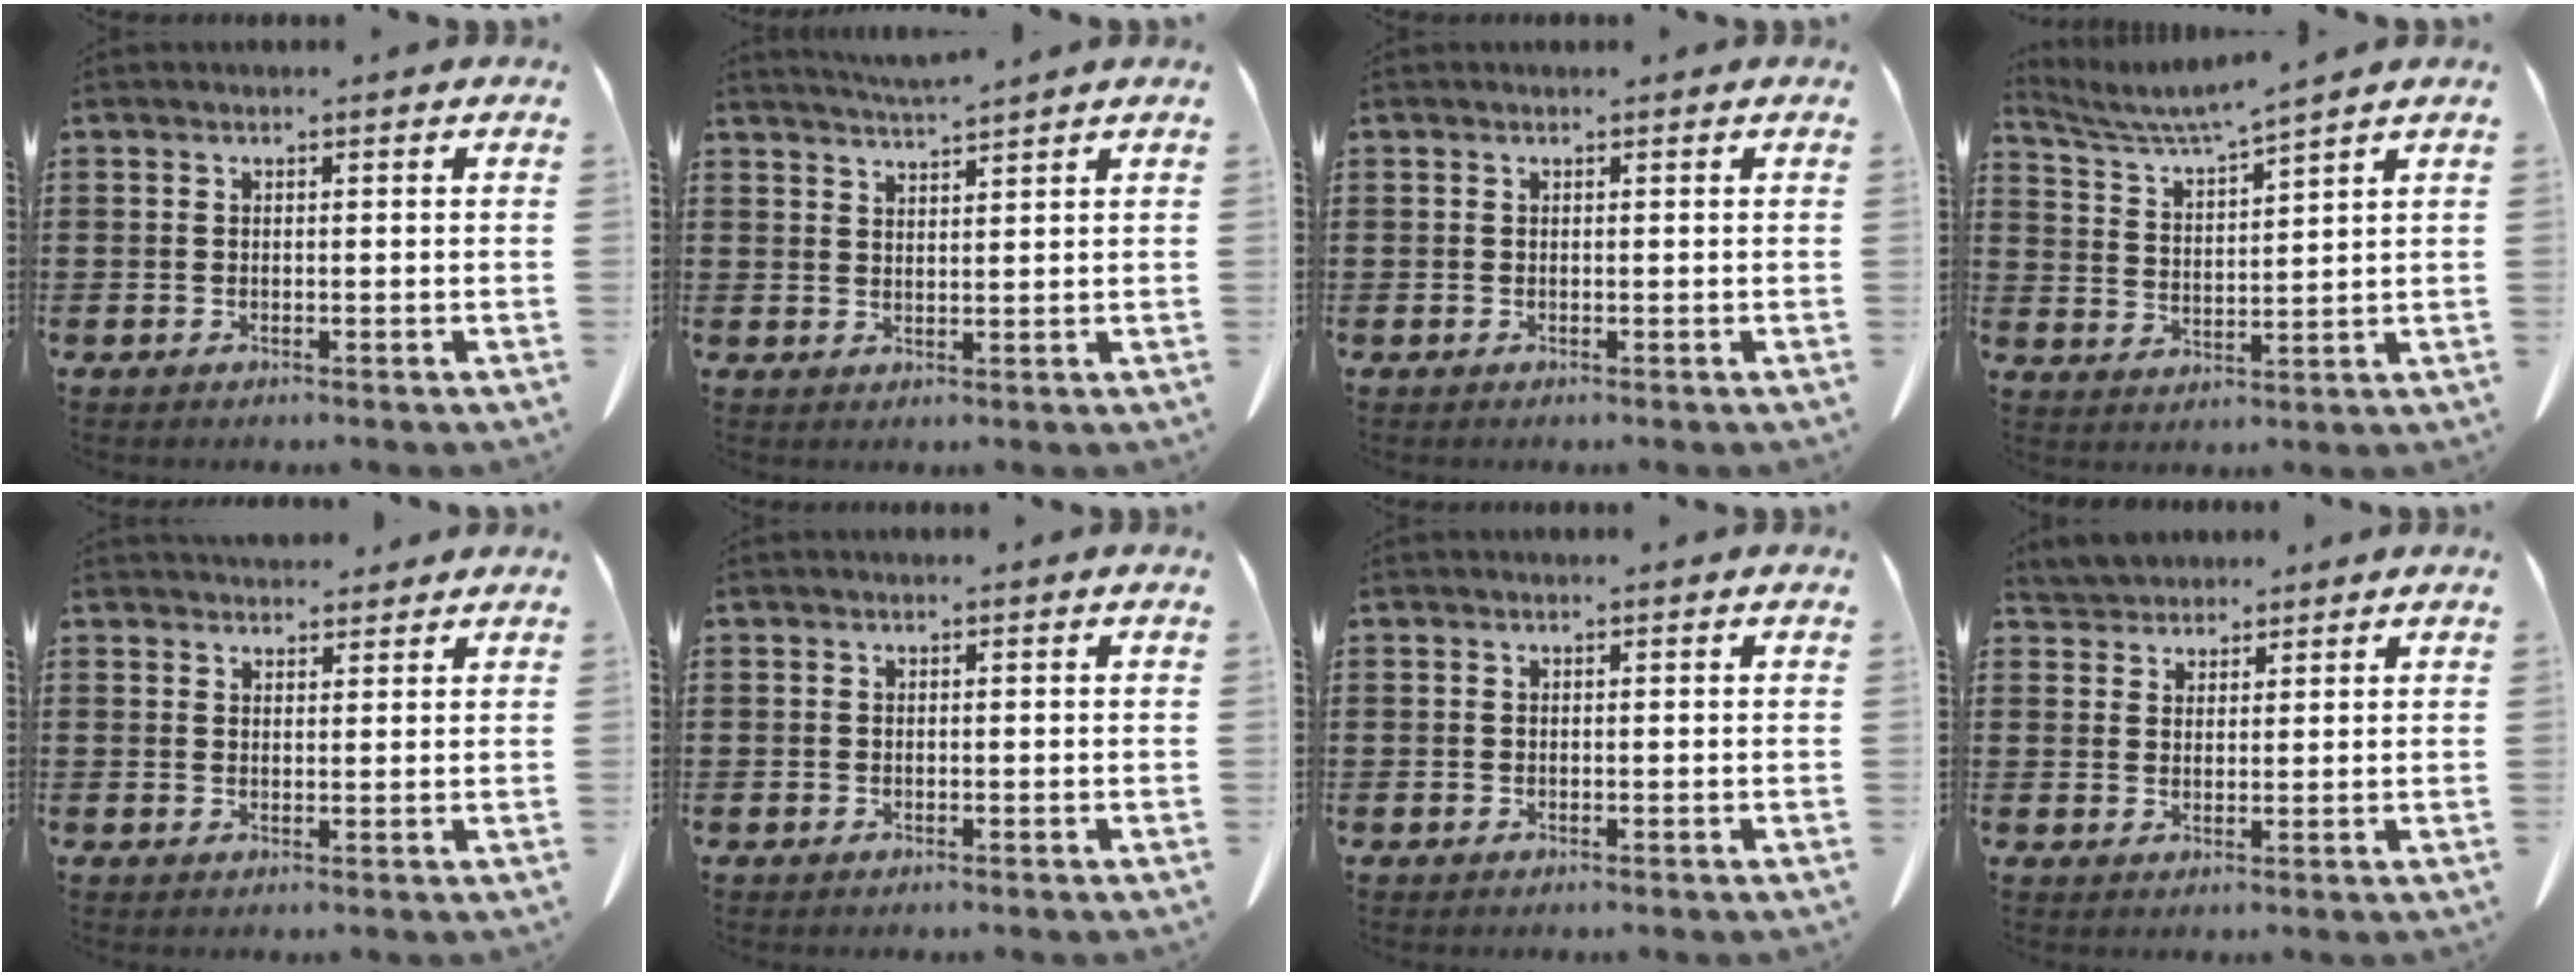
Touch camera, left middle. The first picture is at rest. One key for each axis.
{"total": 3.1, "fx": 2.9, "fy": -0.4, "fz": 0.8, "tx": -0.023, "ty": -0.008, "tz": 0.052}
{"total": 0.0}
{"total": 4.0, "fx": 3.6, "fy": -0.7, "fz": 1.6, "tx": -0.046, "ty": -0.028, "tz": 0.056}
{"total": 2.6, "fx": 2.5, "fy": 0.7, "fz": 0.1, "tx": -0.001, "ty": -0.009, "tz": 0.046}
{"total": 0.0}
{"total": 0.0}
{"total": 3.1, "fx": 3.0, "fy": 0.8, "fz": -0.3, "tx": -0.005, "ty": -0.003, "tz": 0.058}